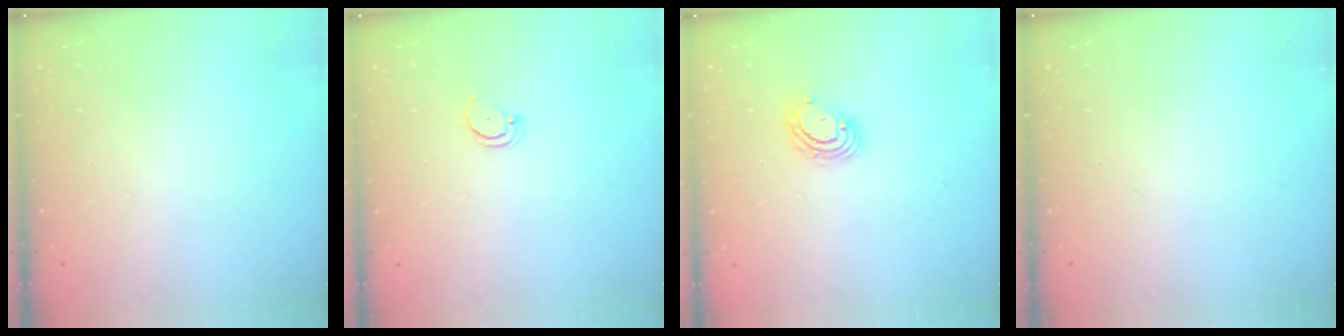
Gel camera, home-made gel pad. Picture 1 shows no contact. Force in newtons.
{"total": 3.2, "press": 3.2, "slide": 0.3}
{"total": 6.2, "press": 6.1, "slide": 1.0}
{"total": 0.0}